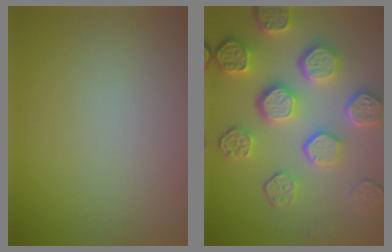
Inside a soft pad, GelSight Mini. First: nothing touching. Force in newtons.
{"total": 8.4, "press": 6.2, "slide": 5.6}